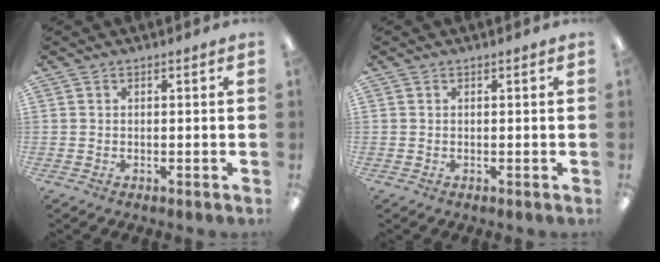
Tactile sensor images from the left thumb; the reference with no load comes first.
{"total": 0.0}